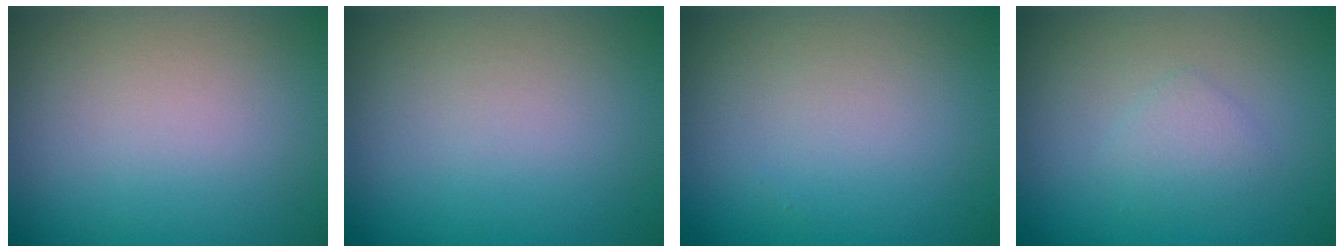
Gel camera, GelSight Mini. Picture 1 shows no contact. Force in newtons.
{"total": 0.0}
{"total": 0.0}
{"total": 1.5, "press": 1.5, "slide": 0.0}